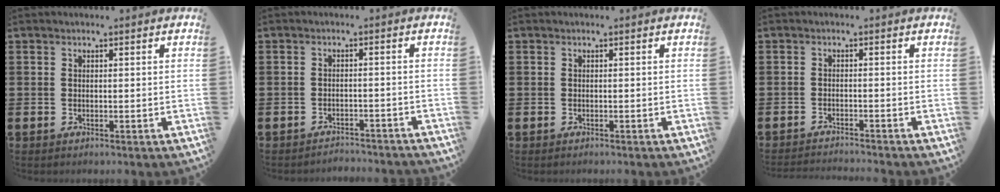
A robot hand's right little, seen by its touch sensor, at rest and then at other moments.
{"total": 1.9, "force": [-1.9, 0.0, -0.2], "torque": [-0.003, 0.004, -0.041]}
{"total": 0.0}
{"total": 1.3, "force": [-1.2, -0.3, 0.0], "torque": [-0.001, 0.002, -0.025]}